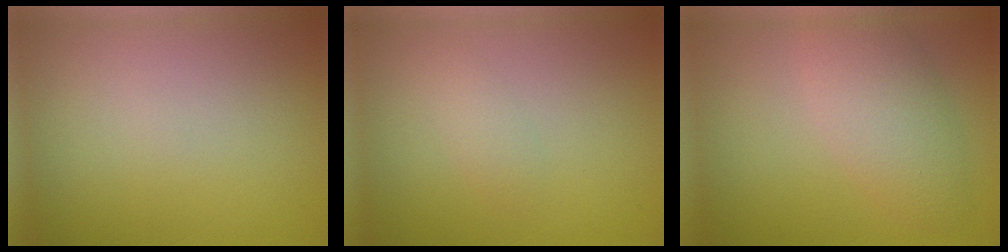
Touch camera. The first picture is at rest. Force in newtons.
{"total": 1.1, "press": 1.1, "slide": 0.0}
{"total": 4.3, "press": 4.3, "slide": 0.0}